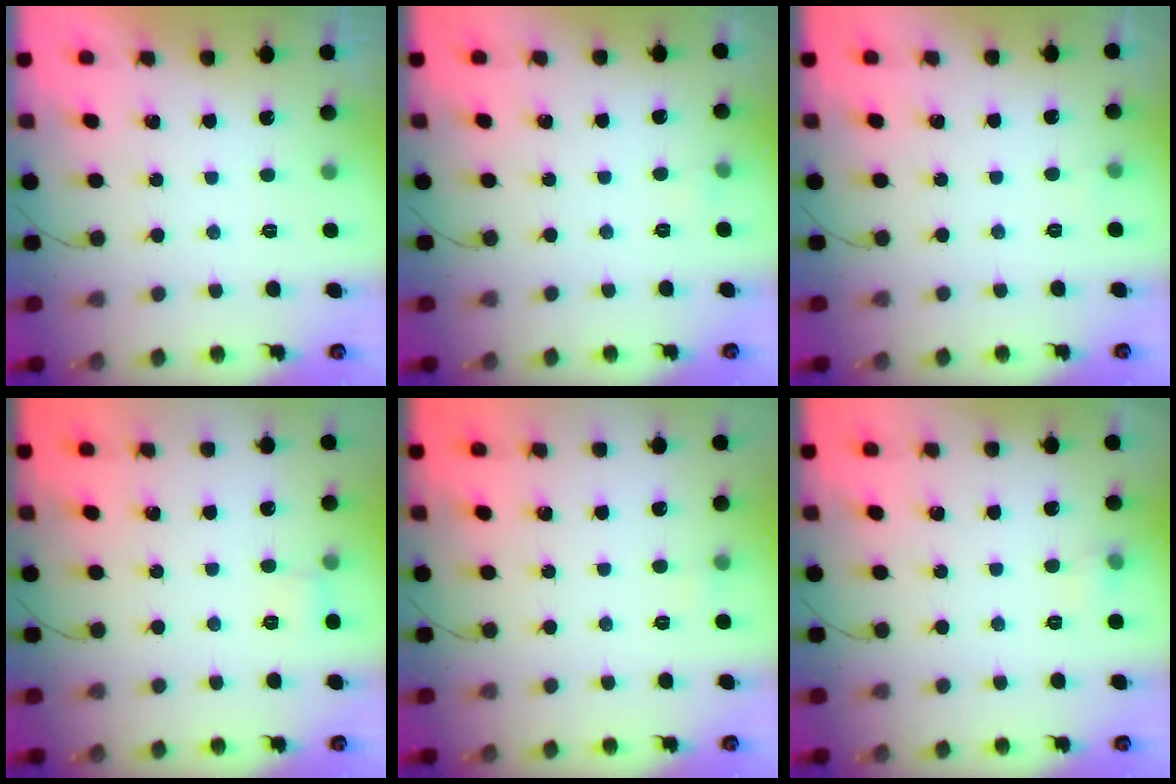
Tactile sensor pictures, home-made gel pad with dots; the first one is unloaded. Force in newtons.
{"total": 2.5, "press": 2.3, "slide": 1.1}
{"total": 2.4, "press": 2.2, "slide": 0.9}
{"total": 6.2, "press": 5.9, "slide": 1.9}
{"total": 3.4, "press": 3.3, "slide": 1.0}
{"total": 4.1, "press": 4.0, "slide": 1.0}